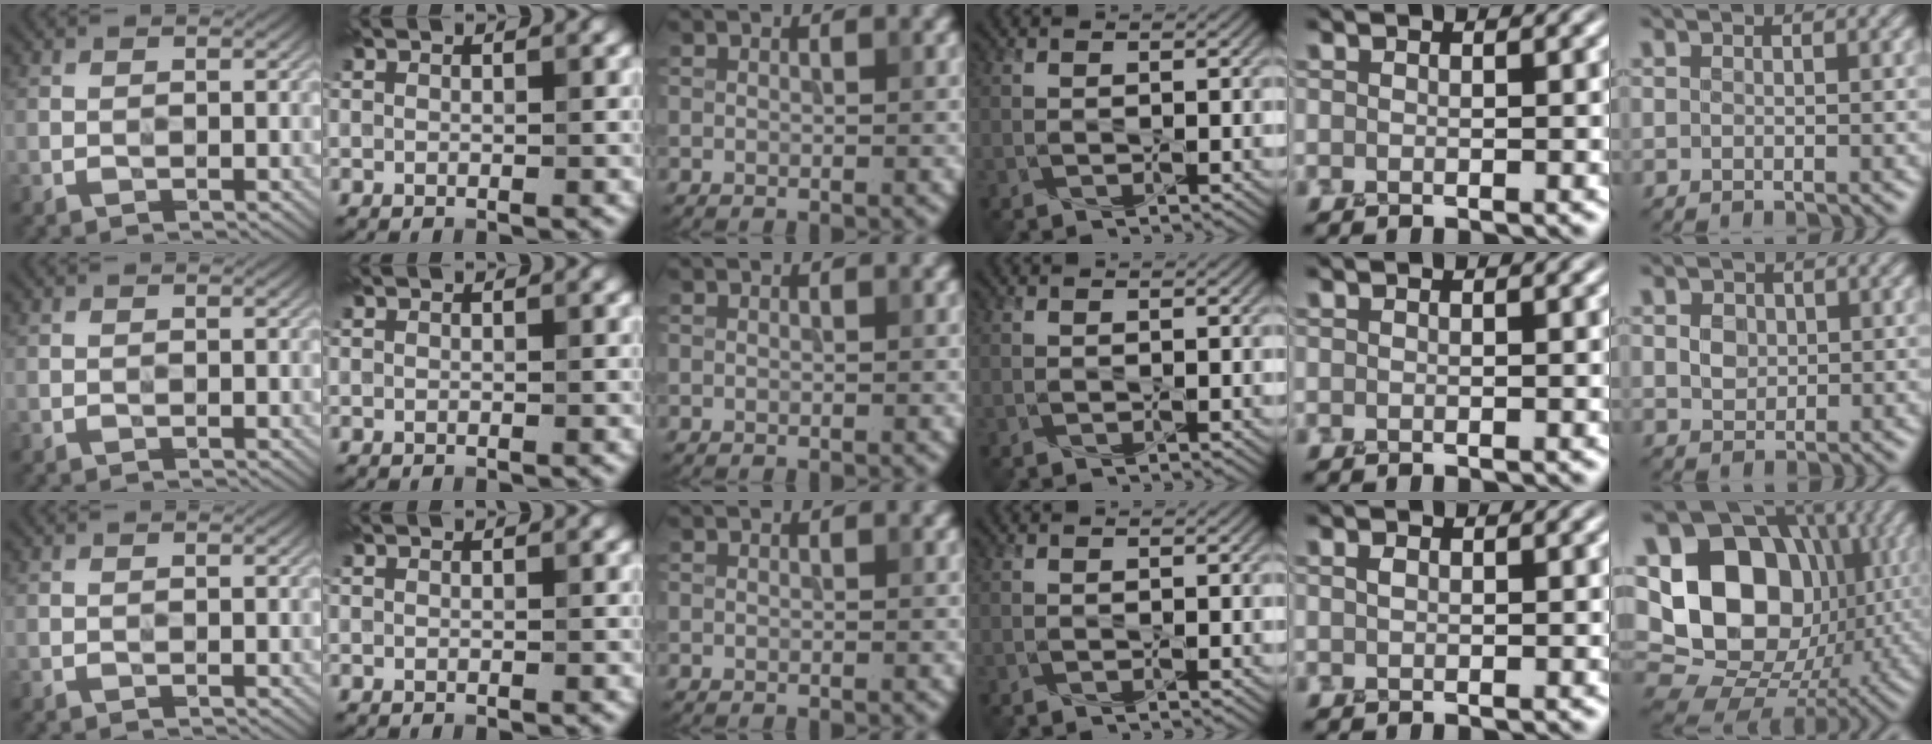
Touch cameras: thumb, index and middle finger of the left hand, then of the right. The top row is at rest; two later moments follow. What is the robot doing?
{"motion": "press", "object": "button"}